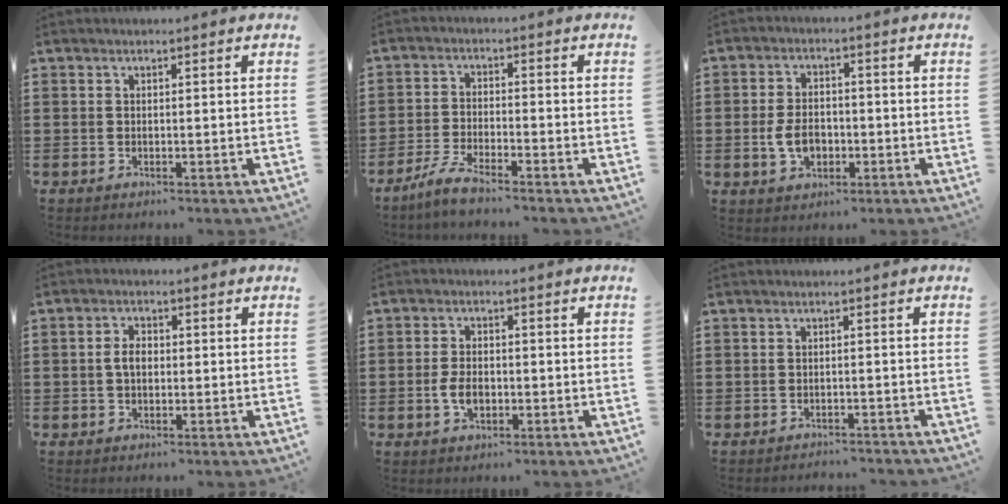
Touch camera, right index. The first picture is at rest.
{"total": 4.2, "force": [-3.8, 0.0, 1.8], "torque": [-0.053, -0.006, -0.079]}
{"total": 5.3, "force": [-1.2, 3.5, 3.8], "torque": [-0.078, 0.000, -0.026]}
{"total": 2.9, "force": [0.0, 1.8, 2.3], "torque": [-0.046, 0.007, -0.002]}
{"total": 4.0, "force": [-0.8, 2.4, 3.1], "torque": [-0.072, 0.000, -0.019]}
{"total": 1.5, "force": [-1.5, 0.2, 0.0], "torque": [-0.005, 0.000, -0.032]}